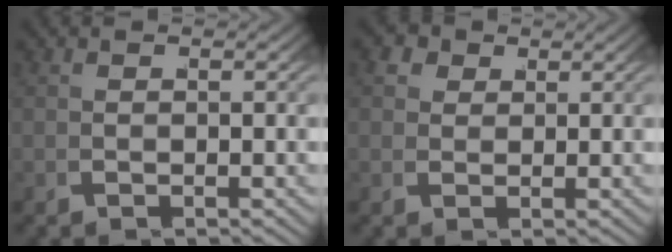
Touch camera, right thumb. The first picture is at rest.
{"total": 3.0, "force": [1.4, 2.4, 1.0], "torque": [-0.027, -0.001, 0.024]}